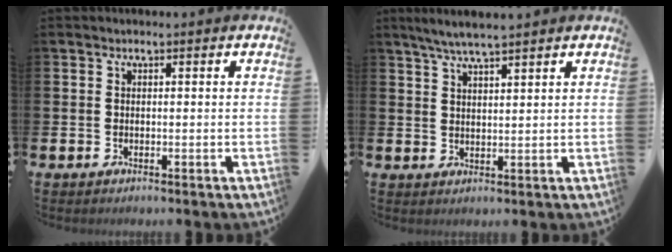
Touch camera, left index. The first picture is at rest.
{"total": 4.4, "force": [4.0, 0.0, 1.8], "torque": [-0.042, -0.009, 0.072]}